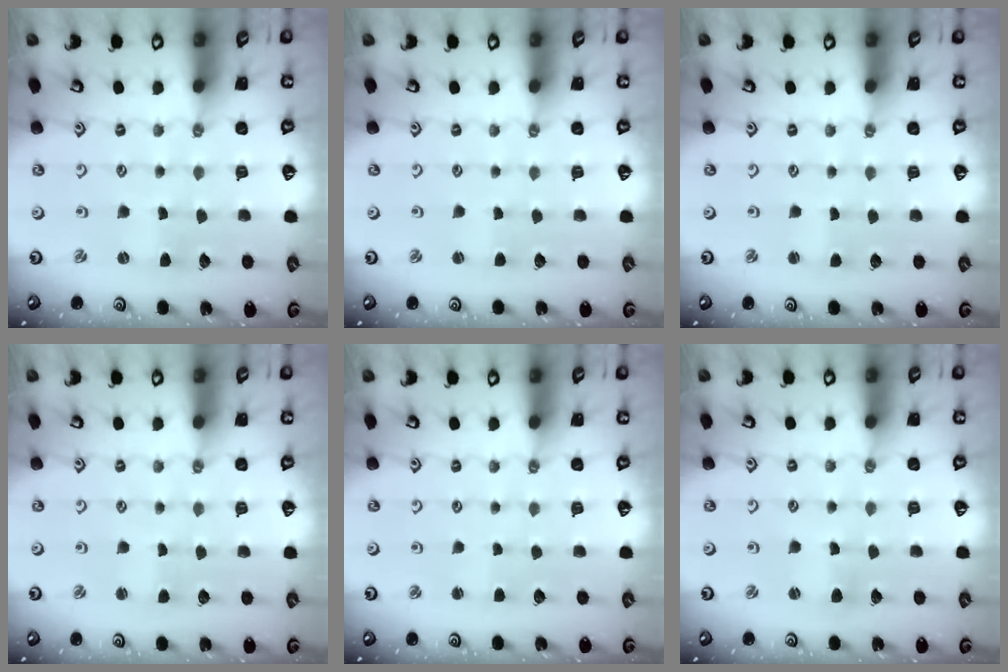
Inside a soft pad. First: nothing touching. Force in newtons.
{"total": 1.3, "press": 1.3, "slide": 0.2}
{"total": 1.4, "press": 1.4, "slide": 0.2}
{"total": 1.1, "press": 1.1, "slide": 0.3}
{"total": 1.6, "press": 1.6, "slide": 0.3}
{"total": 2.5, "press": 2.5, "slide": 0.3}